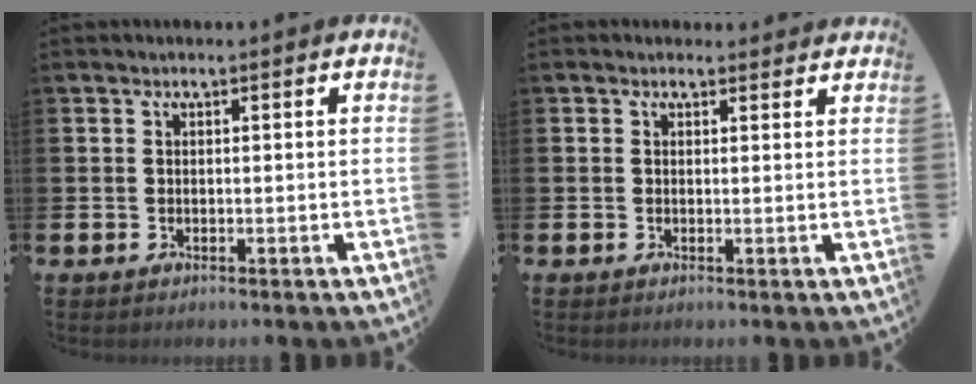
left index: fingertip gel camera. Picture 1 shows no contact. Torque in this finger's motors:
{"motor_torque": [0.92, -1.22, 0.04, 0.01]}